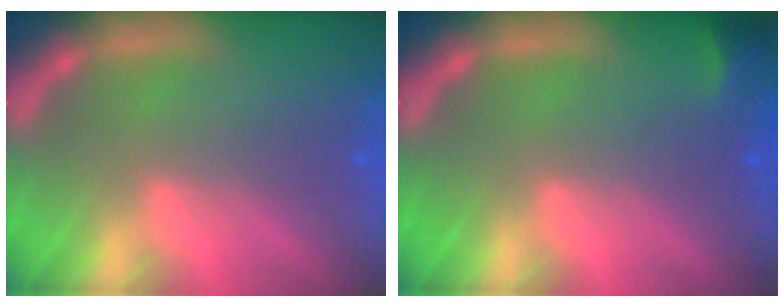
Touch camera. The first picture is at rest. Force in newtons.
{"total": 1.4}